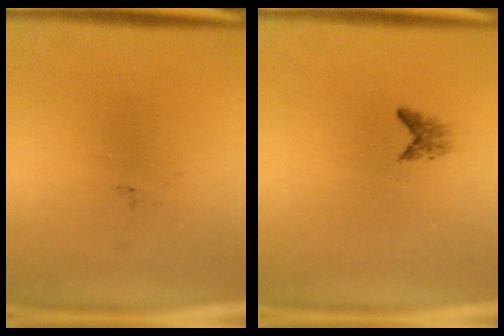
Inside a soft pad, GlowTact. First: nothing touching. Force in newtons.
{"total": 1.1}